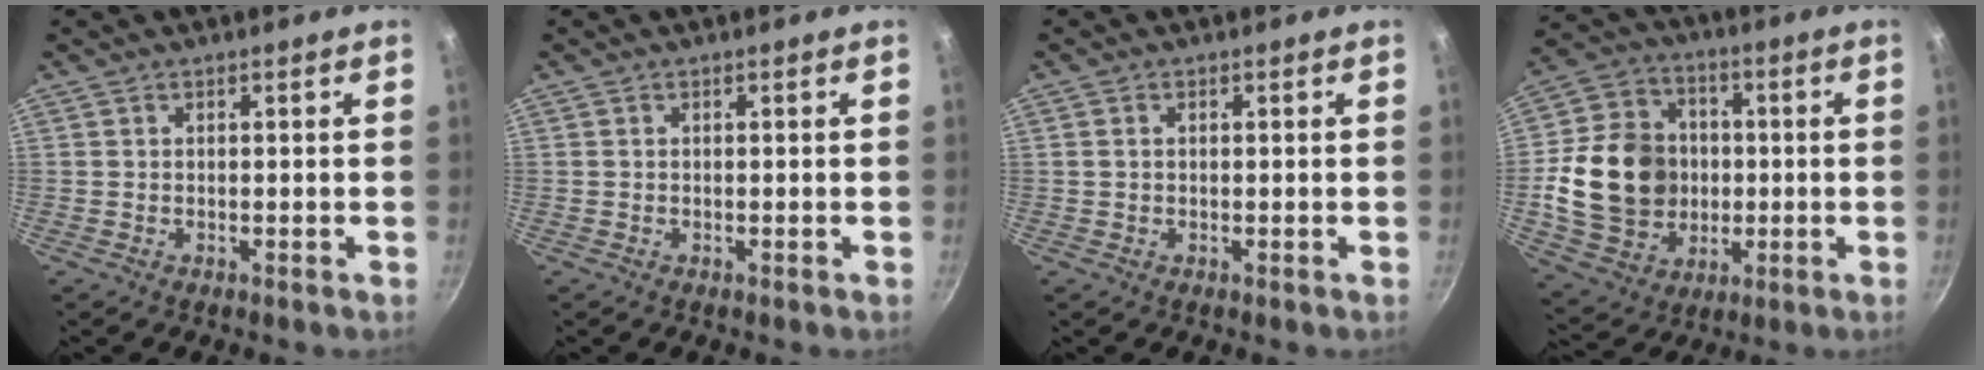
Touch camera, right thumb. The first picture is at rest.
{"total": 0.0}
{"total": 1.0, "force": [0.1, 0.7, 0.6], "torque": [-0.011, 0.004, 0.001]}
{"total": 19.8, "force": [-0.5, 16.4, 11.1], "torque": [-0.173, 0.020, -0.004]}